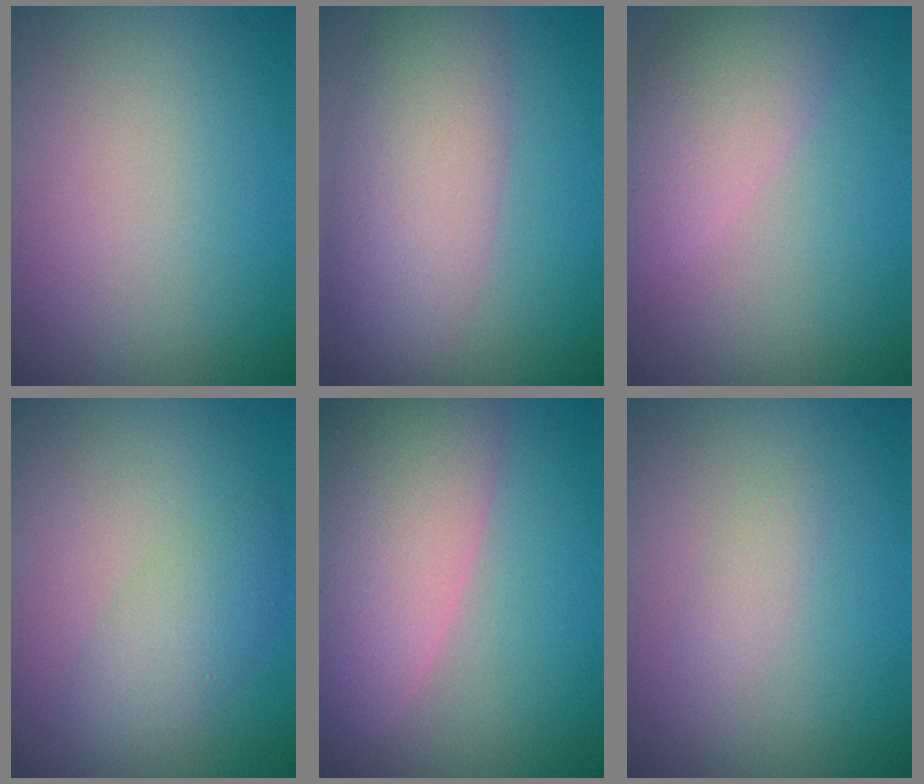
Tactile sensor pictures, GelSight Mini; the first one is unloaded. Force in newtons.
{"total": 6.3, "press": 6.3, "slide": 0.5}
{"total": 5.3, "press": 5.3, "slide": 0.5}
{"total": 2.8, "press": 2.8, "slide": 0.1}
{"total": 10.4, "press": 10.4, "slide": 1.0}
{"total": 1.0, "press": 1.0, "slide": 0.1}